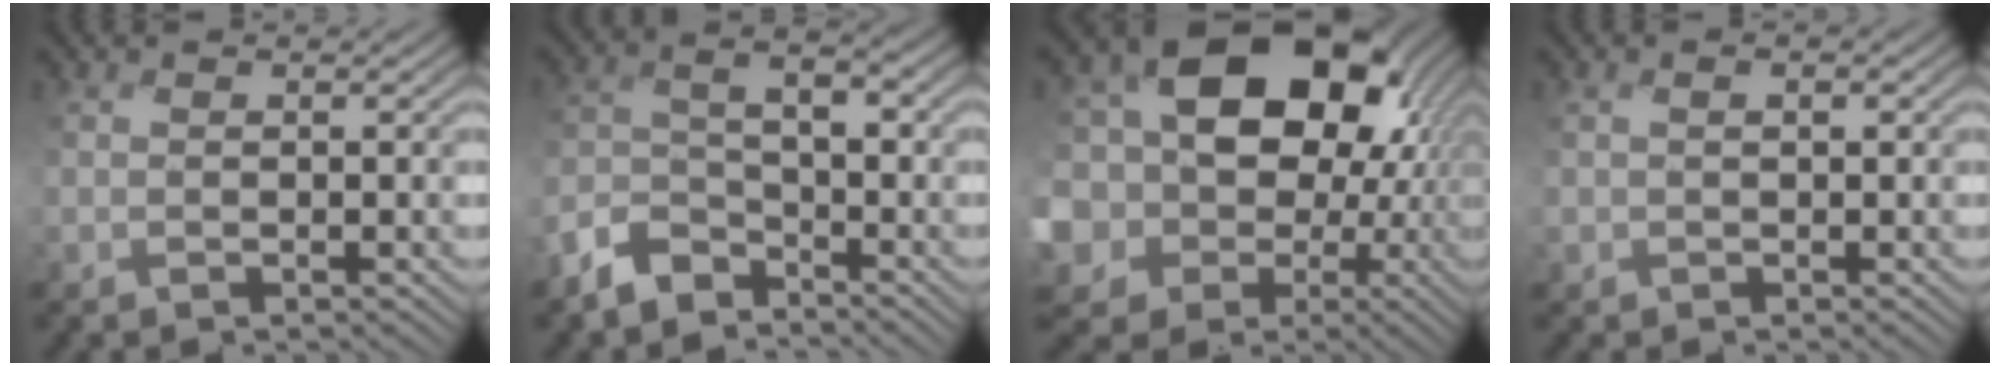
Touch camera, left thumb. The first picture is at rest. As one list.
[{"total": 6.1, "force": [-5.0, 2.6, 2.3], "torque": [-0.040, -0.003, -0.119]}, {"total": 20.8, "force": [1.3, 17.0, 11.9], "torque": [-0.262, 0.004, 0.004]}, {"total": 1.7, "force": [0.1, 1.1, 1.3], "torque": [-0.025, -0.002, 0.003]}]